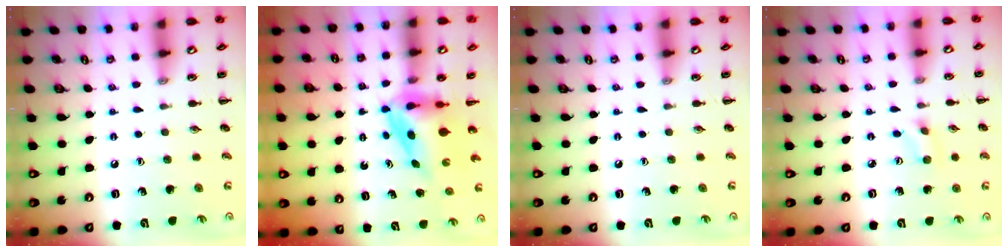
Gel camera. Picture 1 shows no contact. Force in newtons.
{"total": 4.0, "press": 3.9, "slide": 0.7}
{"total": 0.0}
{"total": 2.7, "press": 2.5, "slide": 1.0}